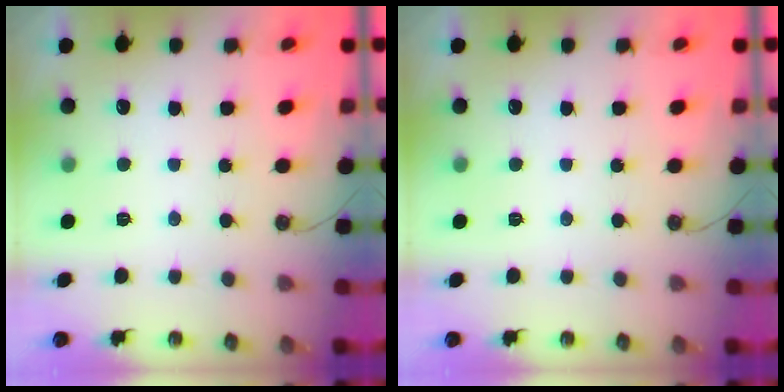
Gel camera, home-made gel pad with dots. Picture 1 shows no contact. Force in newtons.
{"total": 0.0}